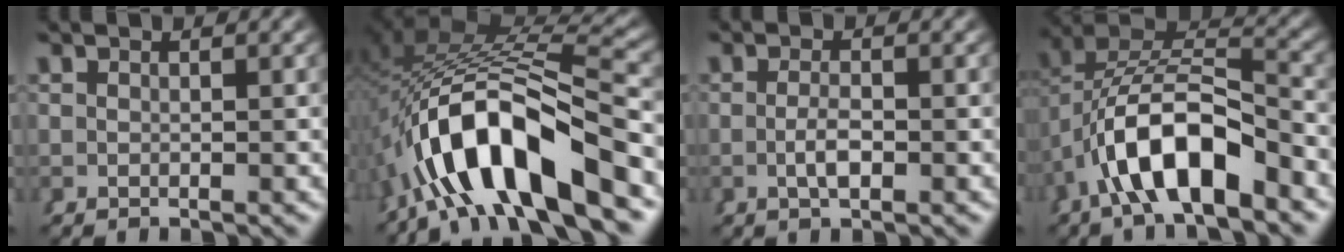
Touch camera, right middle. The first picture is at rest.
{"total": 13.8, "force": [-2.7, 7.7, 11.1], "torque": [-0.225, -0.021, -0.034]}
{"total": 1.7, "force": [-0.8, 0.2, 1.5], "torque": [-0.029, -0.013, -0.007]}
{"total": 10.3, "force": [-1.6, 6.9, 7.4], "torque": [-0.148, -0.028, -0.020]}